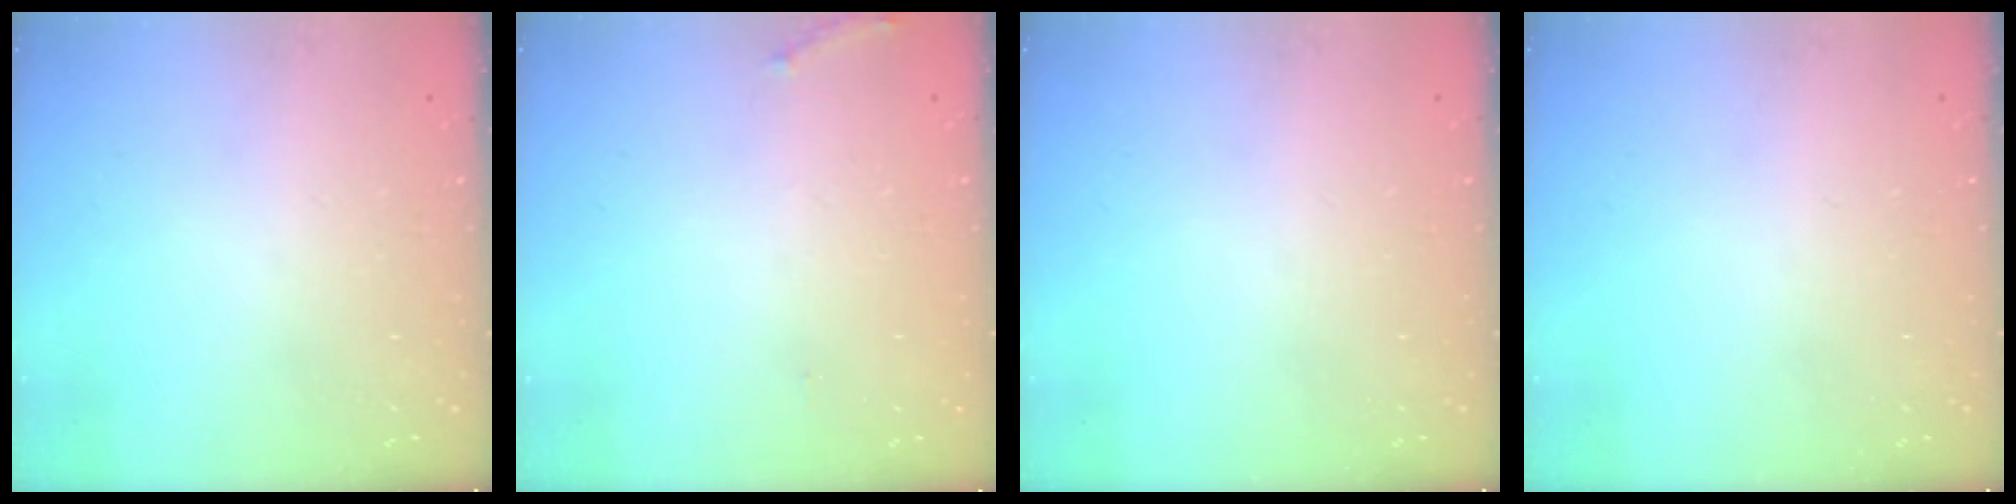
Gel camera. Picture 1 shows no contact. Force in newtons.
{"total": 5.2, "press": 4.9, "slide": 1.8}
{"total": 0.0}
{"total": 0.0}